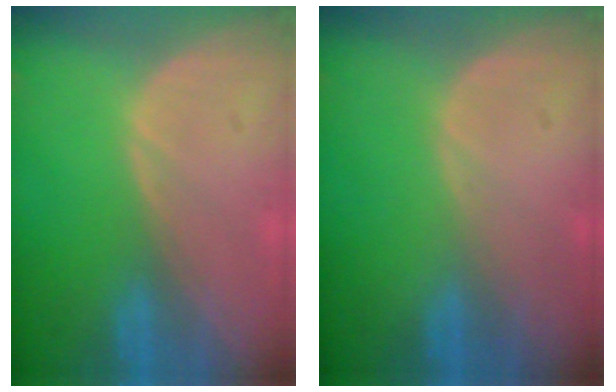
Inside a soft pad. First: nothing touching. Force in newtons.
{"total": 0.0}